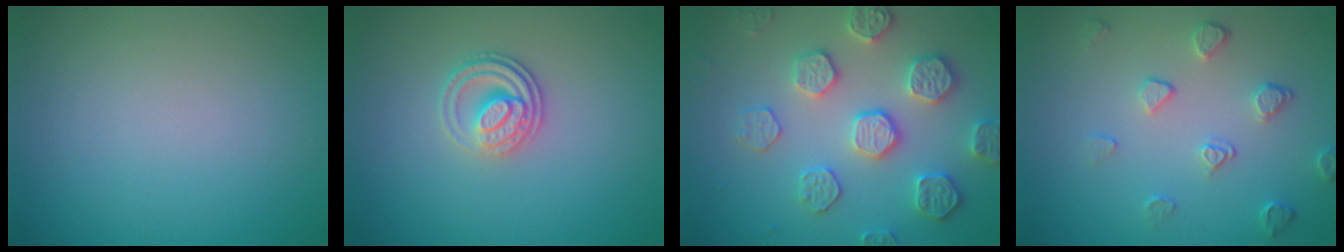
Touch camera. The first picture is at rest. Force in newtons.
{"total": 2.8, "press": 2.5, "slide": 1.4}
{"total": 4.8, "press": 4.6, "slide": 1.2}
{"total": 2.1, "press": 1.4, "slide": 1.5}